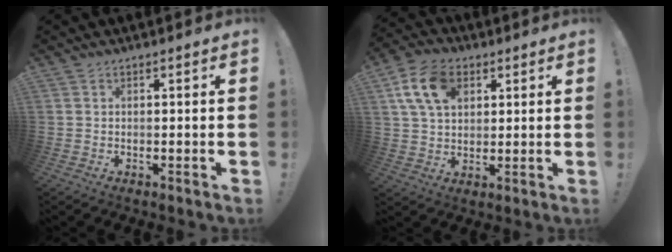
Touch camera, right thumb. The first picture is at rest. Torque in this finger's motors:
{"motor_torque": [0.33, 1.44, 0.05, 0.12, 0.23]}